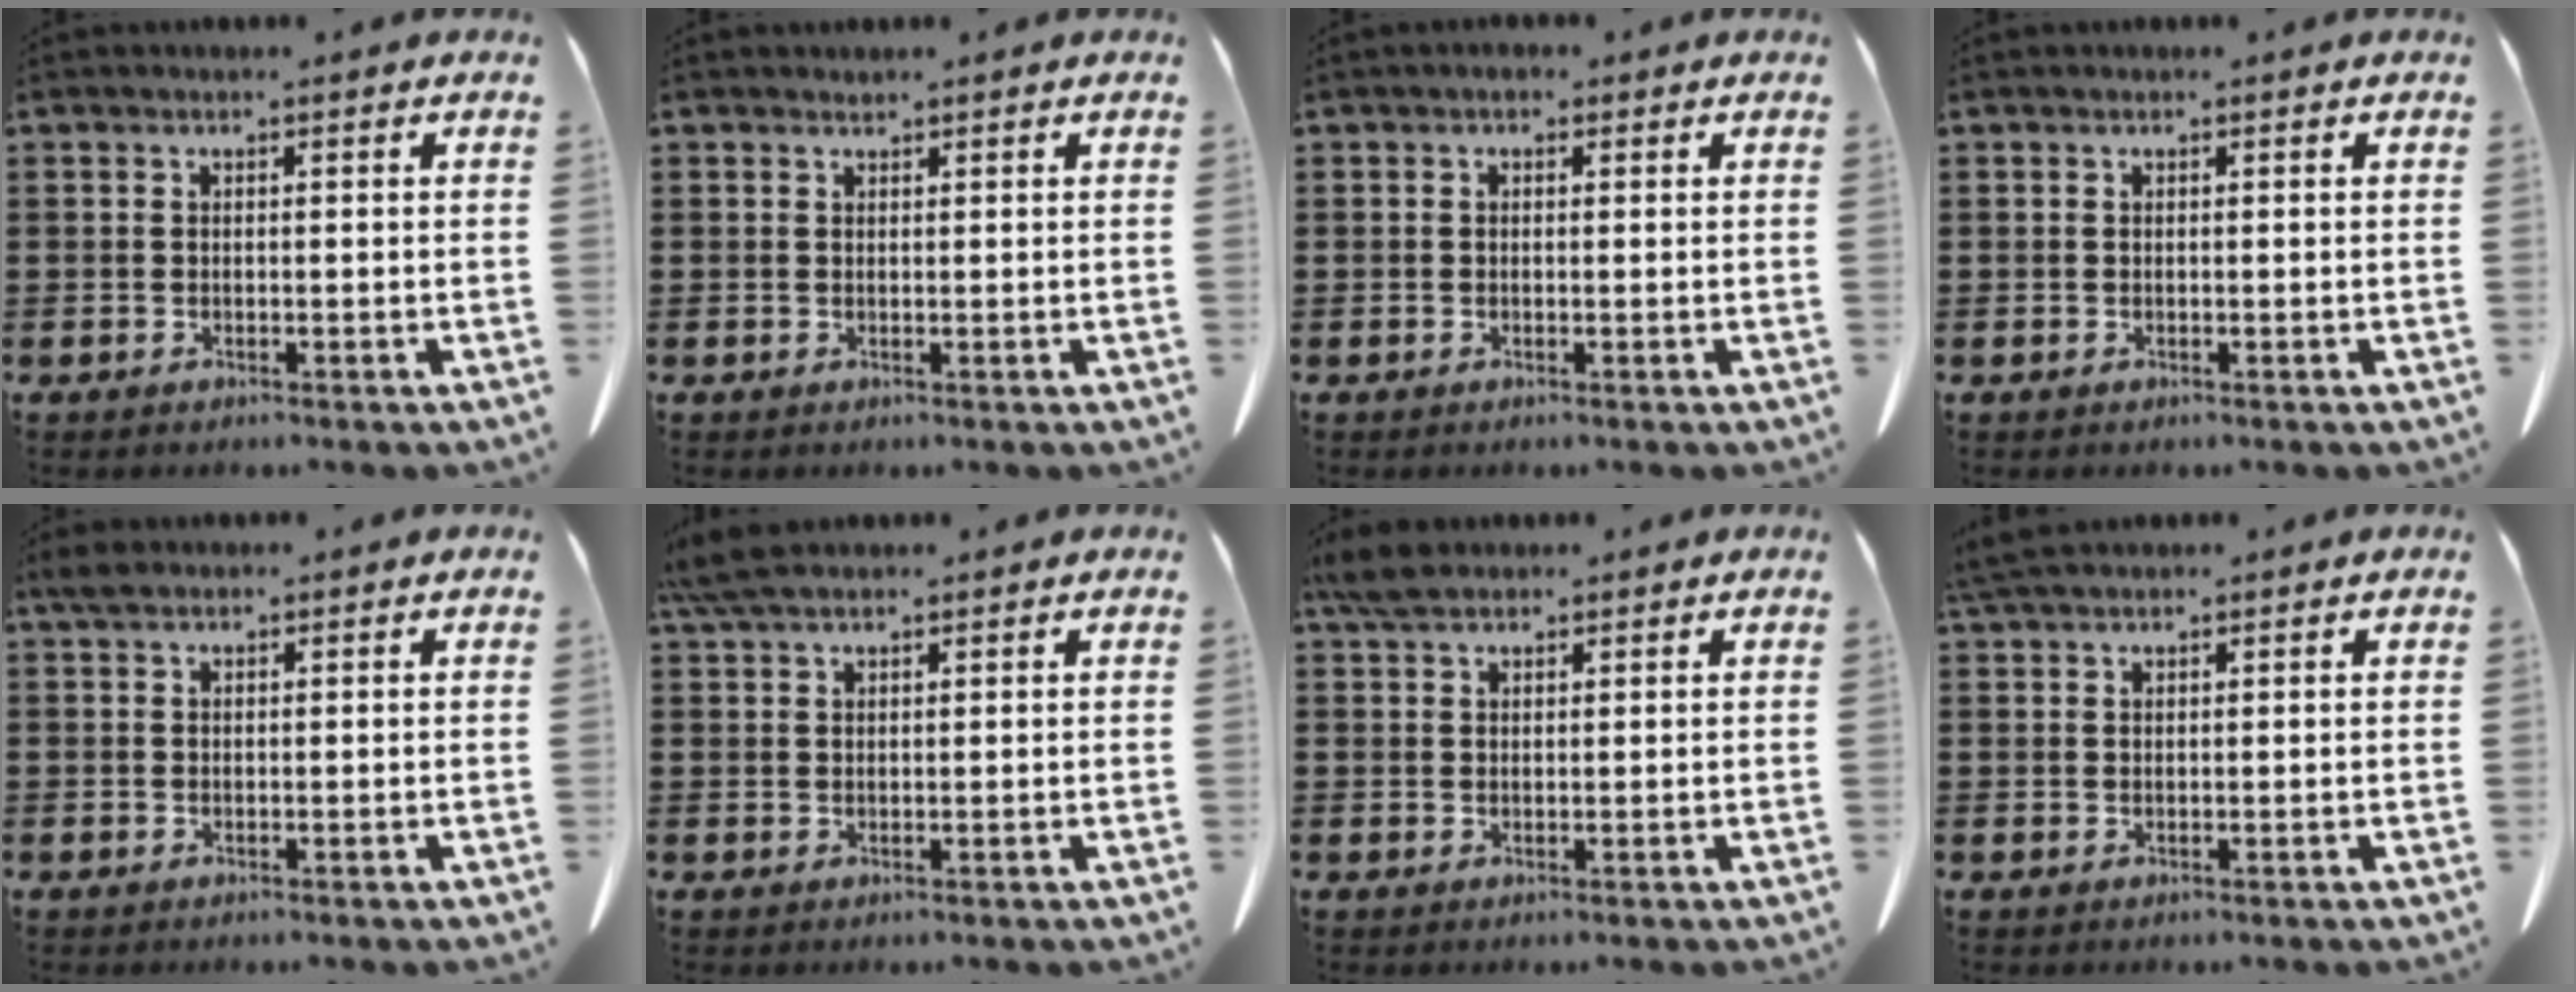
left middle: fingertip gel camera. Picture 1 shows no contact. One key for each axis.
{"total": 0.7, "fx": 0.6, "fy": 0.2, "fz": -0.1, "tx": -0.001, "ty": -0.001, "tz": 0.014}
{"total": 0.8, "fx": 0.1, "fy": 0.6, "fz": 0.5, "tx": -0.012, "ty": 0.005, "tz": 0.001}
{"total": 0.0}
{"total": 1.4, "fx": 1.1, "fy": 0.7, "fz": 0.5, "tx": -0.014, "ty": 0.003, "tz": 0.020}
{"total": 4.3, "fx": 3.4, "fy": 1.1, "fz": 2.4, "tx": -0.056, "ty": 0.000, "tz": 0.066}
{"total": 3.5, "fx": 2.8, "fy": 1.5, "fz": 1.5, "tx": -0.038, "ty": 0.006, "tz": 0.053}
{"total": 2.5, "fx": 2.1, "fy": 0.5, "fz": 1.3, "tx": -0.031, "ty": 0.002, "tz": 0.042}